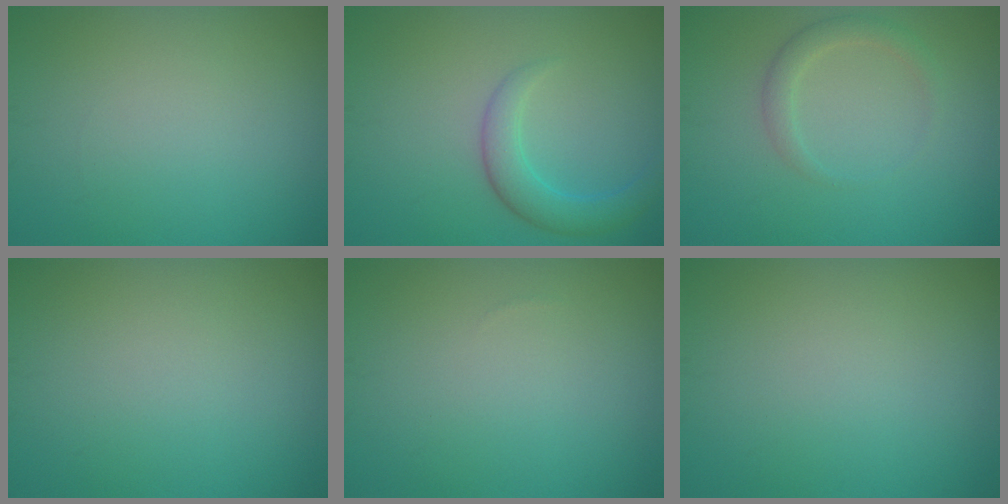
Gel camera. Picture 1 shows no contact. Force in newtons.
{"total": 3.2, "press": 3.2, "slide": 0.1}
{"total": 1.9, "press": 1.9, "slide": 0.2}
{"total": 0.0}
{"total": 0.0}
{"total": 0.0}